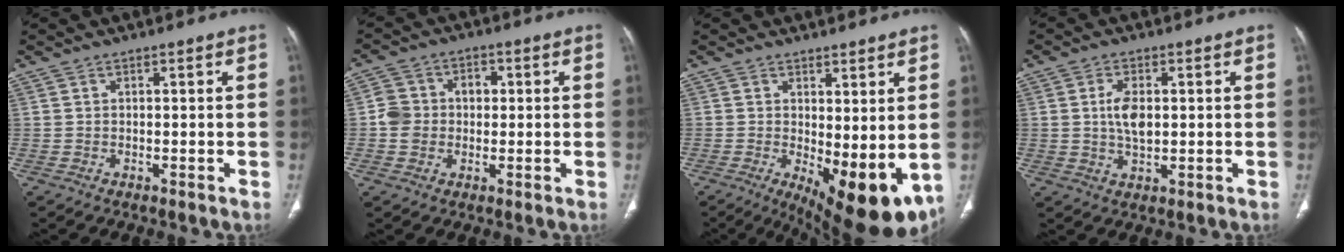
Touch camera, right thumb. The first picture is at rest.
{"total": 6.6, "force": [-0.1, 5.8, 3.0], "torque": [-0.035, 0.021, -0.006]}
{"total": 13.8, "force": [-1.6, 5.5, 12.5], "torque": [-0.178, -0.027, -0.002]}
{"total": 5.5, "force": [0.6, 2.9, 4.6], "torque": [-0.088, -0.002, 0.014]}